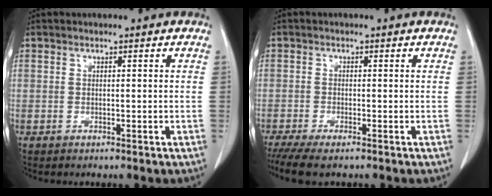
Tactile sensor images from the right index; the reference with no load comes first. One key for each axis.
{"total": 5.5, "fx": -4.3, "fy": 0.8, "fz": 3.4, "tx": -0.055, "ty": -0.013, "tz": -0.071}